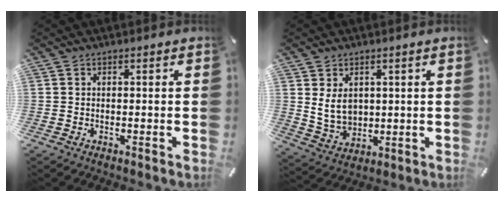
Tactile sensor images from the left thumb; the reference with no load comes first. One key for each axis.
{"total": 6.9, "fx": 2.1, "fy": 5.7, "fz": 3.3, "tx": -0.072, "ty": -0.007, "tz": 0.040}